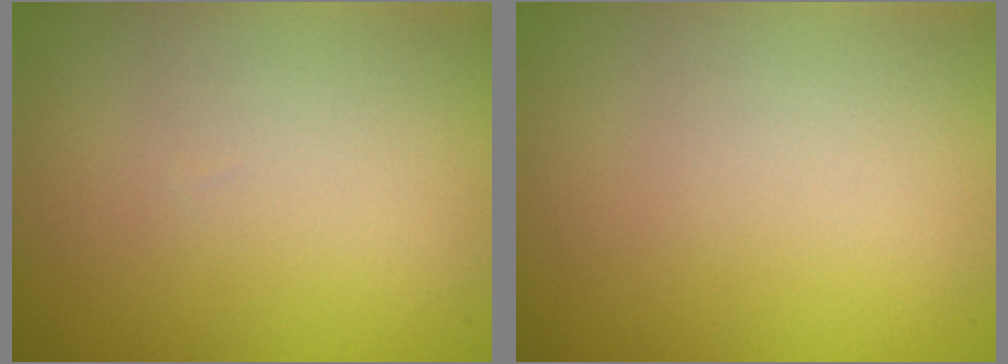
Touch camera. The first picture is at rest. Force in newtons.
{"total": 0.0}